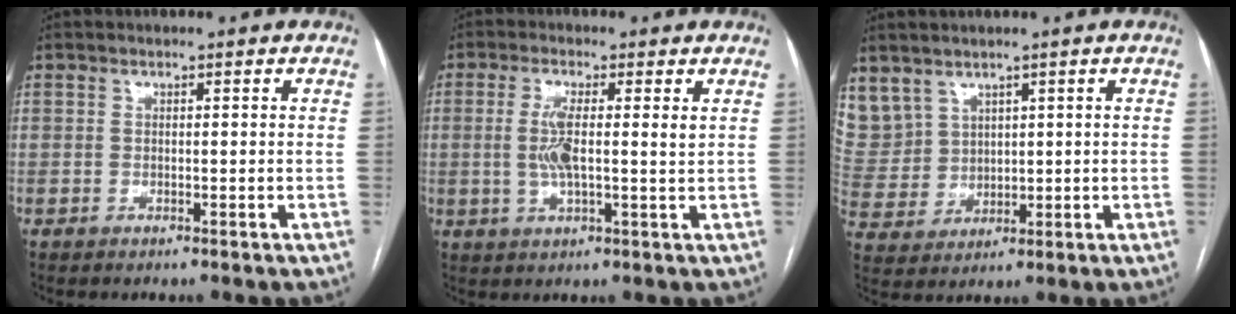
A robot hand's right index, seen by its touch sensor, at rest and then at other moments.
{"total": 5.9, "force": [1.1, 1.0, 5.8], "torque": [-0.114, 0.002, 0.017]}
{"total": 10.2, "force": [5.9, 8.0, 2.1], "torque": [-0.076, 0.031, 0.153]}